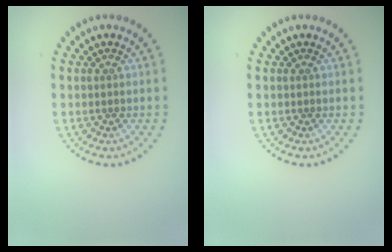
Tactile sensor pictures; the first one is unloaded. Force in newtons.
{"total": 0.0}